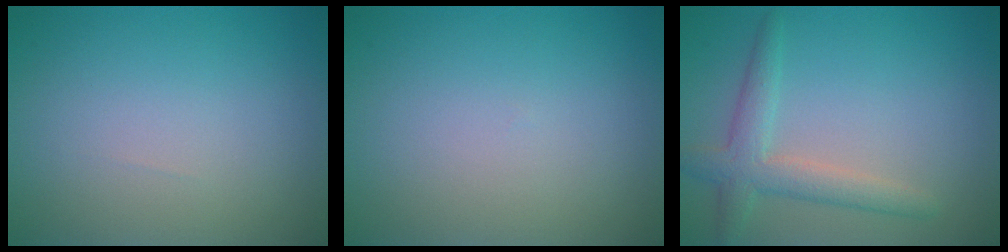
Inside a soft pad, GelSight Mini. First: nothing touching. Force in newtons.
{"total": 0.0}
{"total": 3.2, "press": 3.2, "slide": 0.1}